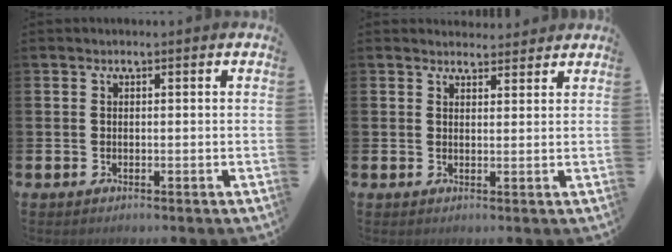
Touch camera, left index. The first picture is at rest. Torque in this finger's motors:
{"motor_torque": [0.63, -0.90, 0.07, 0.00]}